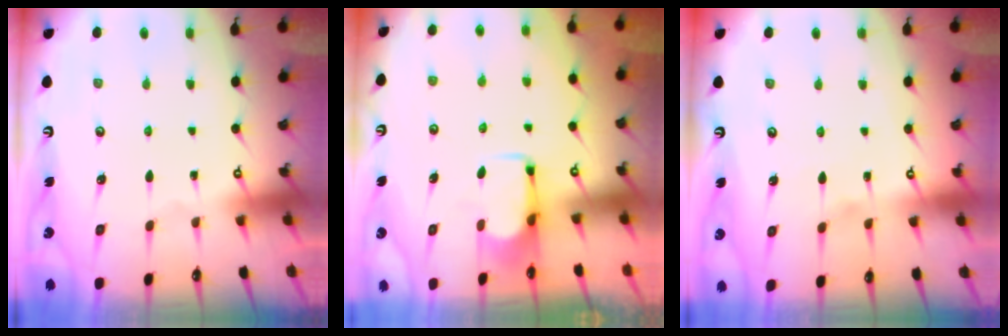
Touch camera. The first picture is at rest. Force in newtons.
{"total": 2.6, "press": 2.5, "slide": 1.0}
{"total": 3.3, "press": 3.3, "slide": 0.5}